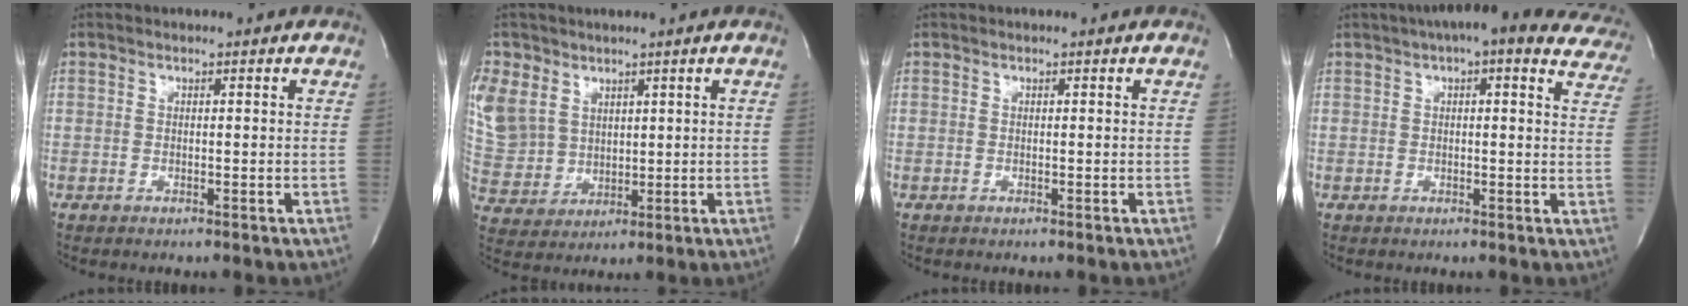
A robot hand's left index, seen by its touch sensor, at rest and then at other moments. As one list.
[{"total": 18.7, "force": [7.9, 15.5, 6.9], "torque": [-0.252, 0.041, 0.180]}, {"total": 0.0}, {"total": 18.7, "force": [15.5, 4.9, 9.2], "torque": [-0.114, 0.027, 0.165]}]